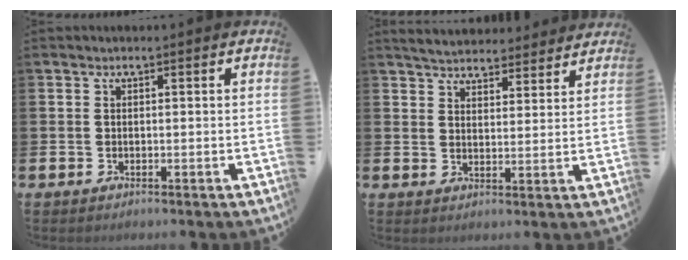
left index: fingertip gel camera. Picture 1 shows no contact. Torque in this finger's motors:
{"motor_torque": [0.99, -1.15, 0.66, 0.07]}